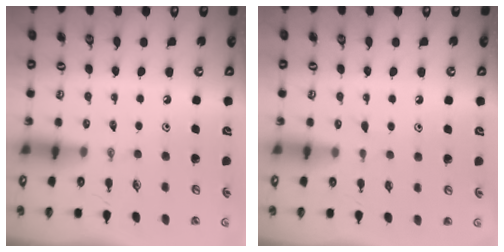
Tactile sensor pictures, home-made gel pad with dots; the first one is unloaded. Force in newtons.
{"total": 6.1, "press": 6.1, "slide": 0.5}